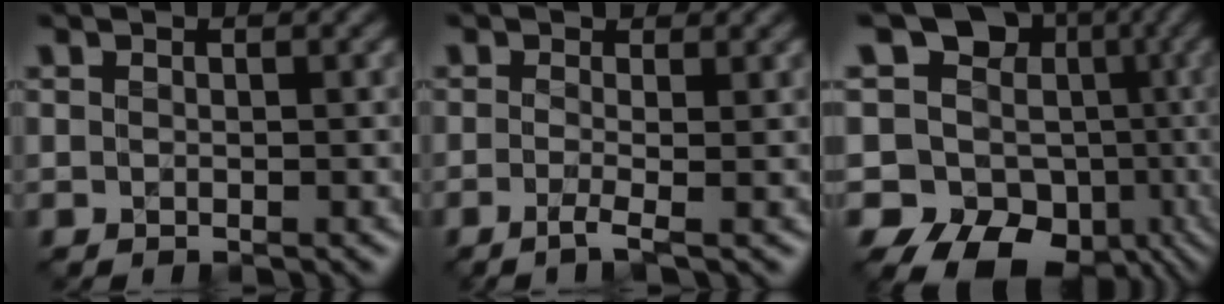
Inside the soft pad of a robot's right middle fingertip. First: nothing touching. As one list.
[{"total": 2.2, "force": [-0.5, 0.6, 2.1], "torque": [-0.036, -0.002, -0.022]}, {"total": 12.7, "force": [0.9, 11.0, 6.4], "torque": [-0.090, -0.007, 0.036]}]